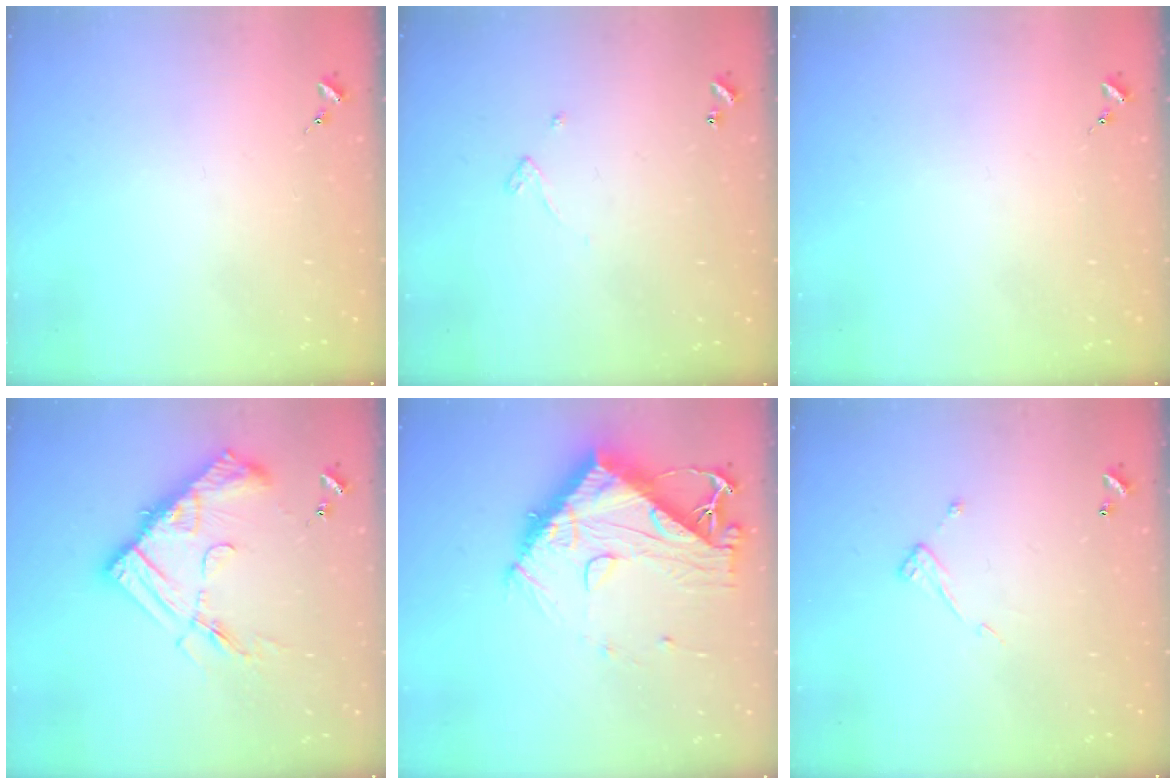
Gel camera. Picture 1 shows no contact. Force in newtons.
{"total": 2.6, "press": 2.6, "slide": 0.2}
{"total": 0.0}
{"total": 16.6, "press": 16.6, "slide": 1.1}
{"total": 14.2, "press": 14.1, "slide": 1.2}
{"total": 7.3, "press": 7.3, "slide": 0.5}